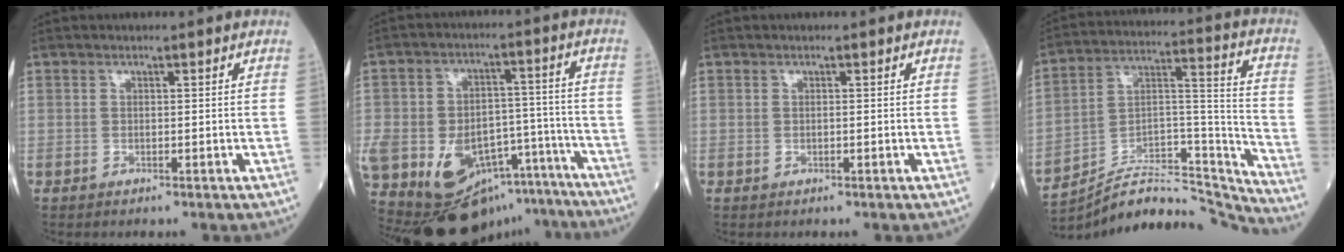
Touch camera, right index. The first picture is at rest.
{"total": 29.4, "force": [-16.2, 18.8, 15.8], "torque": [-0.375, 0.019, -0.223]}
{"total": 0.0}
{"total": 17.6, "force": [-17.2, 1.2, 3.3], "torque": [-0.041, 0.063, -0.282]}